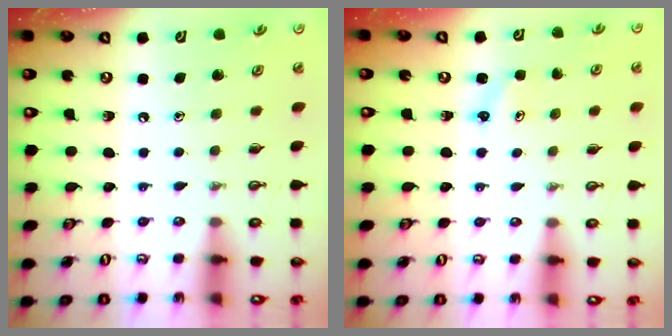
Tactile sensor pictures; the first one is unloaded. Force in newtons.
{"total": 3.1, "press": 3.1, "slide": 0.3}